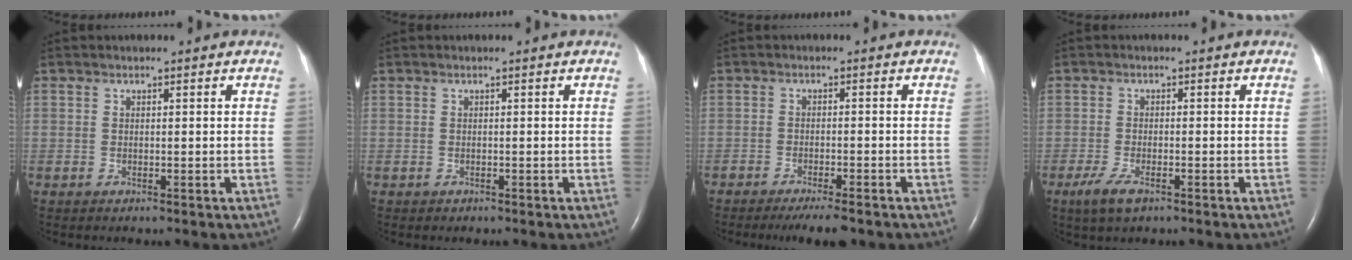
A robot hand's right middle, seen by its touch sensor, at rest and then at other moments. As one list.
[{"total": 0.0}, {"total": 5.6, "force": [-4.5, 1.0, 3.2], "torque": [-0.044, -0.008, -0.066]}, {"total": 3.8, "force": [-2.3, 1.1, 2.8], "torque": [-0.070, -0.007, -0.041]}]